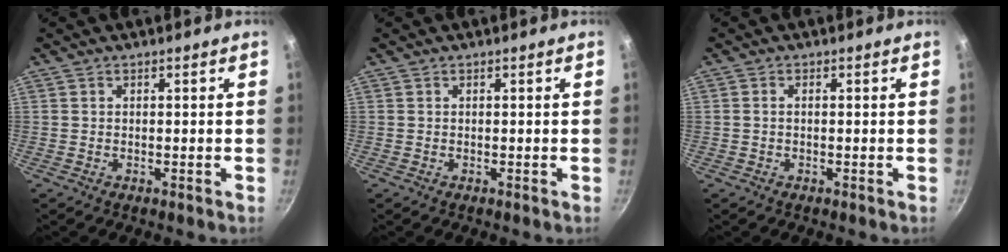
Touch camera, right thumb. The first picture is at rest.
{"total": 0.0}
{"total": 0.8, "force": [-0.1, 0.4, 0.7], "torque": [-0.018, 0.005, -0.003]}